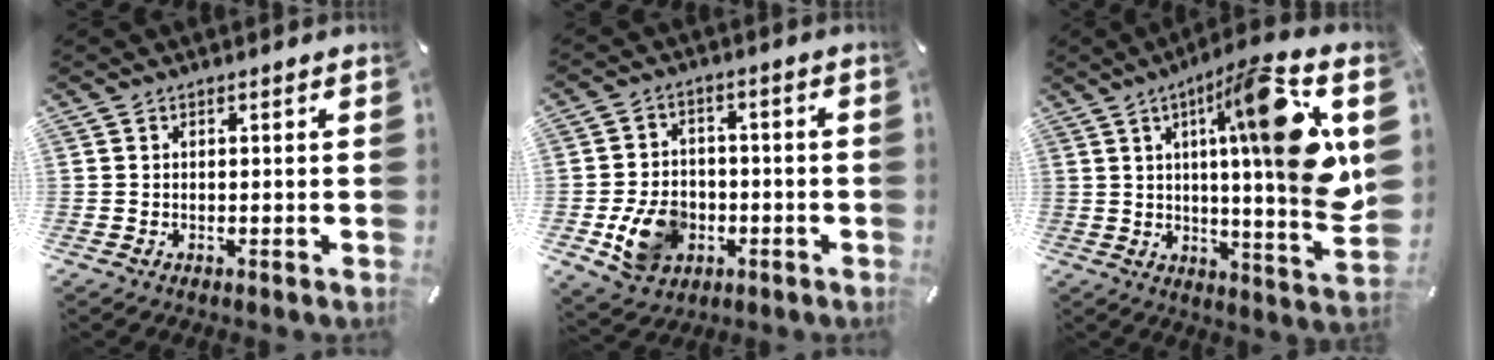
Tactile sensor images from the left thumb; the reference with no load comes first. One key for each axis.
{"total": 11.1, "fx": -3.2, "fy": 8.9, "fz": 5.8, "tx": -0.118, "ty": 0.017, "tz": -0.054}
{"total": 22.0, "fx": 6.7, "fy": 3.1, "fz": 20.8, "tx": -0.296, "ty": -0.042, "tz": 0.082}